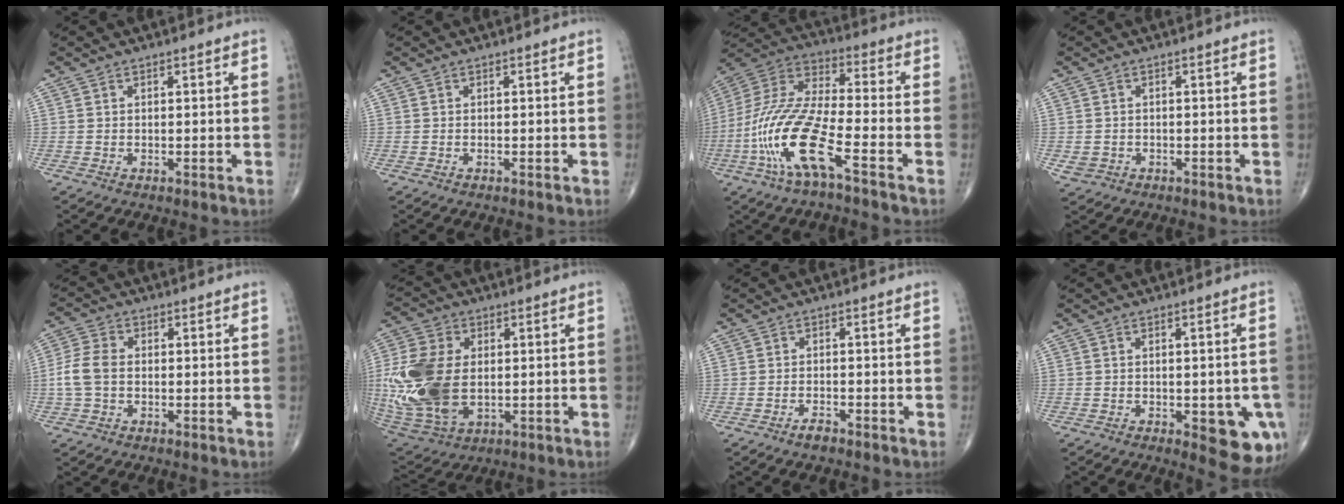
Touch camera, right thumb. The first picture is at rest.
{"total": 0.0}
{"total": 17.6, "force": [-7.4, 4.1, 15.4], "torque": [-0.349, 0.032, -0.149]}
{"total": 2.2, "force": [-0.7, 1.9, 0.7], "torque": [-0.009, 0.003, -0.007]}
{"total": 6.0, "force": [-0.6, 4.2, 4.3], "torque": [-0.101, 0.016, -0.017]}
{"total": 21.8, "force": [-0.4, 14.0, 16.8], "torque": [-0.396, -0.015, 0.009]}
{"total": 2.1, "force": [-1.7, 0.6, 1.1], "torque": [-0.024, 0.006, -0.033]}
{"total": 9.8, "force": [-3.2, 4.0, 8.3], "torque": [-0.072, -0.001, -0.031]}